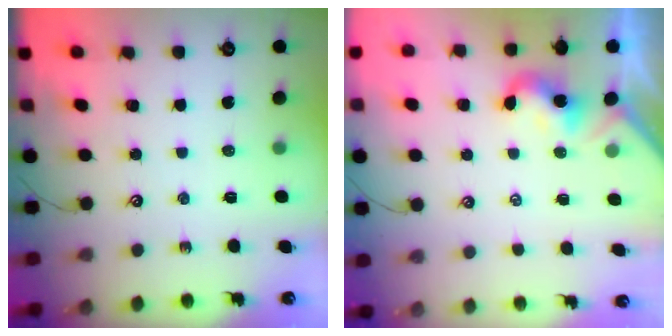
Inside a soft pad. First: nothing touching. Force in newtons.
{"total": 0.6, "press": 0.4, "slide": 0.4}